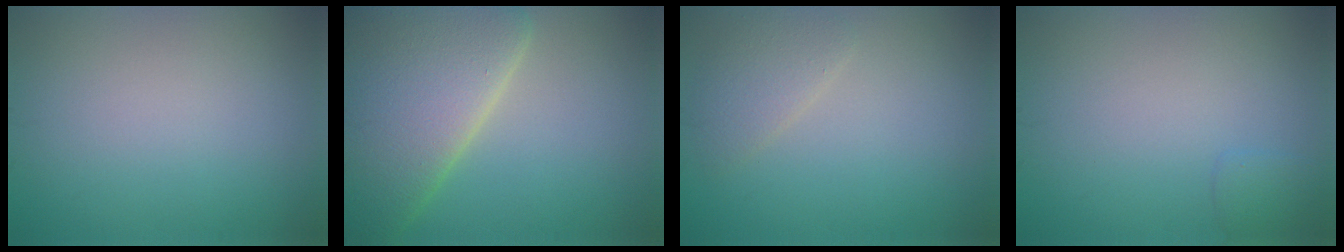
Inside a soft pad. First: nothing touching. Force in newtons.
{"total": 12.5, "press": 12.5, "slide": 0.8}
{"total": 2.0, "press": 2.0, "slide": 0.2}
{"total": 0.9, "press": 0.9, "slide": 0.1}